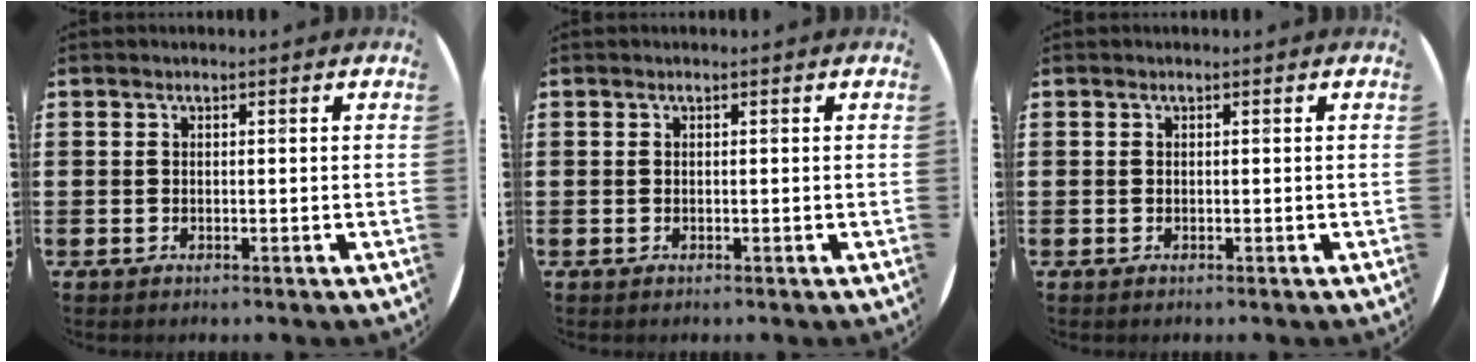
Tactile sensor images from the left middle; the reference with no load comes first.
{"total": 0.0}
{"total": 0.0}